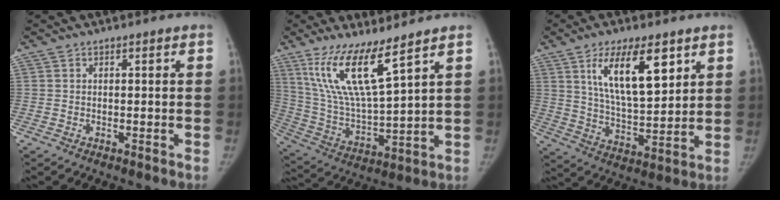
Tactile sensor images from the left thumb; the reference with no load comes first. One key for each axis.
{"total": 14.8, "fx": 9.2, "fy": 2.7, "fz": 11.3, "tx": -0.219, "ty": -0.057, "tz": 0.194}
{"total": 15.0, "fx": 6.9, "fy": 5.7, "fz": 12.0, "tx": -0.178, "ty": -0.037, "tz": 0.129}